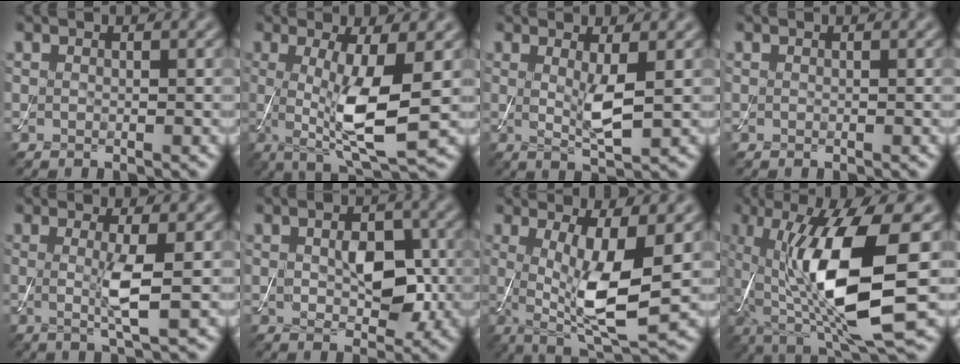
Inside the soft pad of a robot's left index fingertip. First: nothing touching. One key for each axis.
{"total": 7.6, "fx": -0.2, "fy": 1.7, "fz": 7.4, "tx": -0.136, "ty": -0.013, "tz": 0.001}
{"total": 2.9, "fx": 0.5, "fy": 0.5, "fz": 2.8, "tx": -0.058, "ty": -0.012, "tz": 0.013}
{"total": 0.0}
{"total": 3.1, "fx": 0.0, "fy": 0.3, "fz": 3.1, "tx": -0.064, "ty": -0.009, "tz": -0.001}
{"total": 4.7, "fx": 0.2, "fy": 2.8, "fz": 3.7, "tx": -0.067, "ty": -0.004, "tz": 0.007}
{"total": 8.4, "fx": 0.0, "fy": 2.4, "fz": 8.1, "tx": -0.148, "ty": -0.015, "tz": 0.006}
{"total": 12.4, "fx": 0.2, "fy": 3.1, "fz": 12.0, "tx": -0.208, "ty": -0.014, "tz": 0.014}